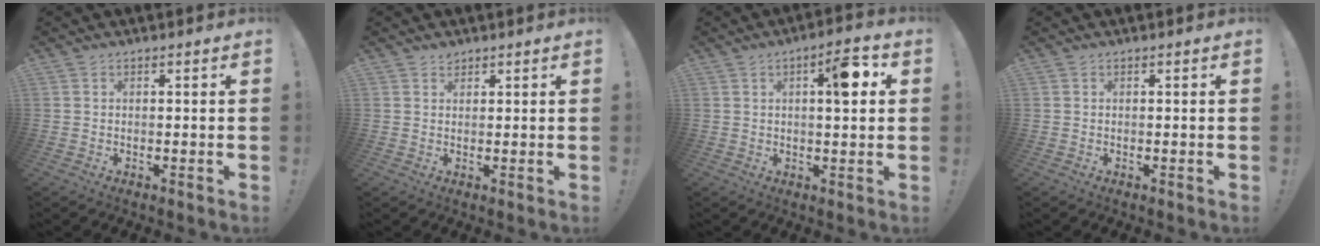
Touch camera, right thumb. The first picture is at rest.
{"total": 1.5, "force": [1.2, 0.8, 0.4], "torque": [0.000, -0.007, 0.022]}
{"total": 9.6, "force": [3.0, 2.9, 8.7], "torque": [-0.120, -0.002, 0.039]}
{"total": 0.0}